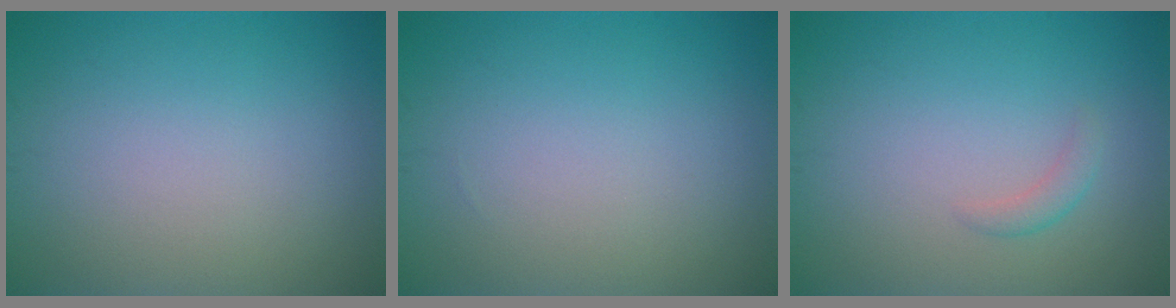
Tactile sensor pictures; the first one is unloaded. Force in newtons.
{"total": 0.0}
{"total": 1.1, "press": 1.1, "slide": 0.0}